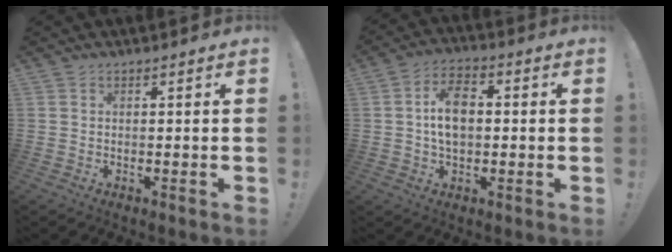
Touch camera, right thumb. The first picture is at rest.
{"total": 9.6, "force": [0.2, 6.2, 7.4], "torque": [-0.113, 0.004, 0.004]}